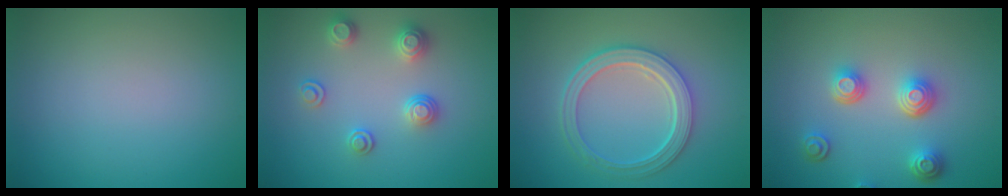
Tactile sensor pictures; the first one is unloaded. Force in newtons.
{"total": 2.6, "press": 2.6, "slide": 0.5}
{"total": 5.0, "press": 3.9, "slide": 3.1}
{"total": 3.6, "press": 2.9, "slide": 2.1}